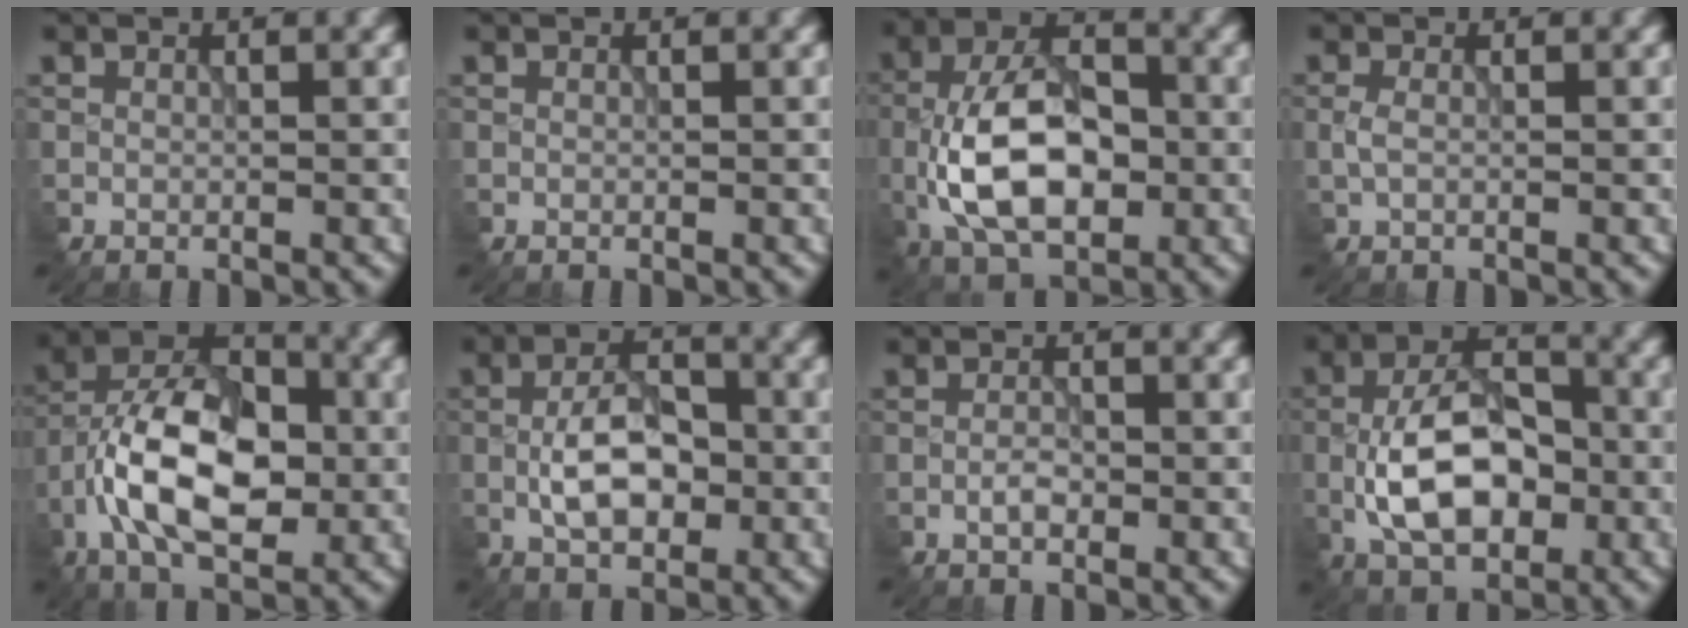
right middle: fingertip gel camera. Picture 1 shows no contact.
{"total": 0.0}
{"total": 9.7, "force": [-2.1, 5.7, 7.6], "torque": [-0.154, 0.010, -0.047]}
{"total": 0.8, "force": [-0.1, 0.4, 0.7], "torque": [-0.026, 0.002, -0.005]}
{"total": 10.4, "force": [-2.6, 5.9, 8.2], "torque": [-0.153, 0.018, -0.056]}
{"total": 5.1, "force": [-1.1, 2.8, 4.1], "torque": [-0.082, 0.008, -0.025]}
{"total": 1.1, "force": [-0.7, 0.5, 0.7], "torque": [-0.019, 0.004, -0.017]}
{"total": 8.1, "force": [-2.2, 4.5, 6.3], "torque": [-0.124, 0.017, -0.047]}